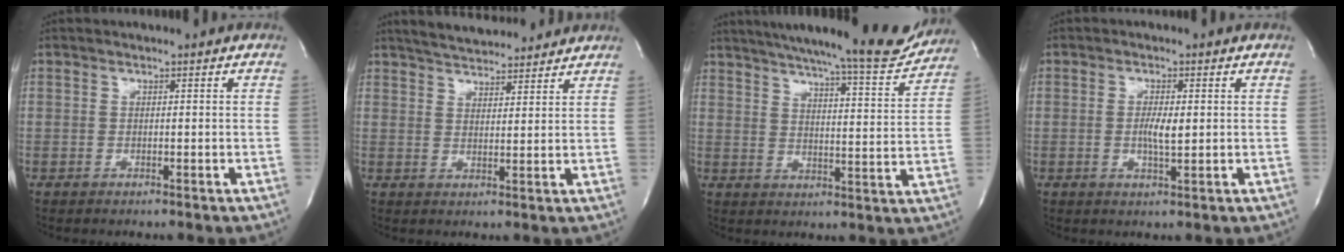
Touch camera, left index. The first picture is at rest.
{"total": 10.6, "force": [9.8, 2.1, 3.6], "torque": [-0.056, 0.013, 0.139]}
{"total": 19.5, "force": [17.7, 1.2, 7.9], "torque": [-0.119, -0.043, 0.228]}
{"total": 3.1, "force": [-0.4, 0.5, 3.0], "torque": [-0.059, -0.008, -0.005]}